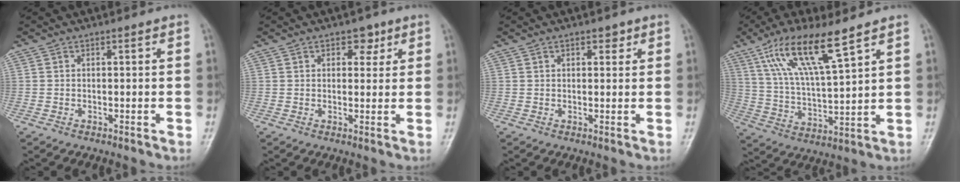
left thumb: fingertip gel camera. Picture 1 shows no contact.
{"total": 3.4, "force": [1.9, 2.2, 1.7], "torque": [0.001, -0.006, 0.023]}
{"total": 2.1, "force": [1.3, 1.2, 1.2], "torque": [-0.001, -0.004, 0.015]}
{"total": 14.3, "force": [8.5, 3.0, 11.1], "torque": [-0.209, -0.031, 0.171]}